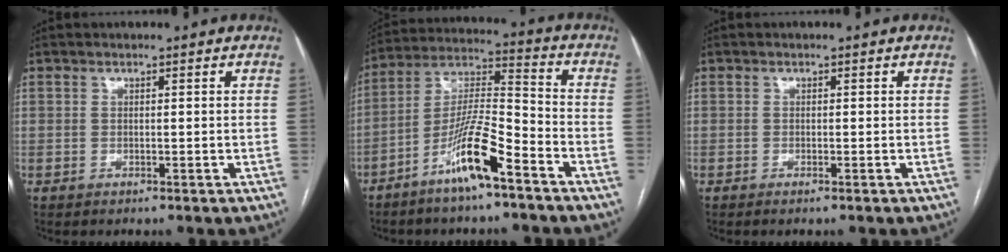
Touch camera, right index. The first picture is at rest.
{"total": 11.9, "force": [-7.1, 1.1, 9.6], "torque": [-0.188, -0.005, -0.136]}
{"total": 0.6, "force": [-0.5, -0.1, 0.5], "torque": [-0.010, -0.001, -0.008]}